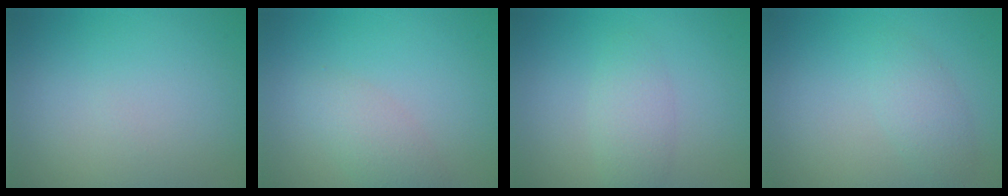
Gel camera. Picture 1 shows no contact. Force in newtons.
{"total": 2.3, "press": 2.3, "slide": 0.0}
{"total": 1.2, "press": 1.2, "slide": 0.2}
{"total": 1.8, "press": 1.8, "slide": 0.0}